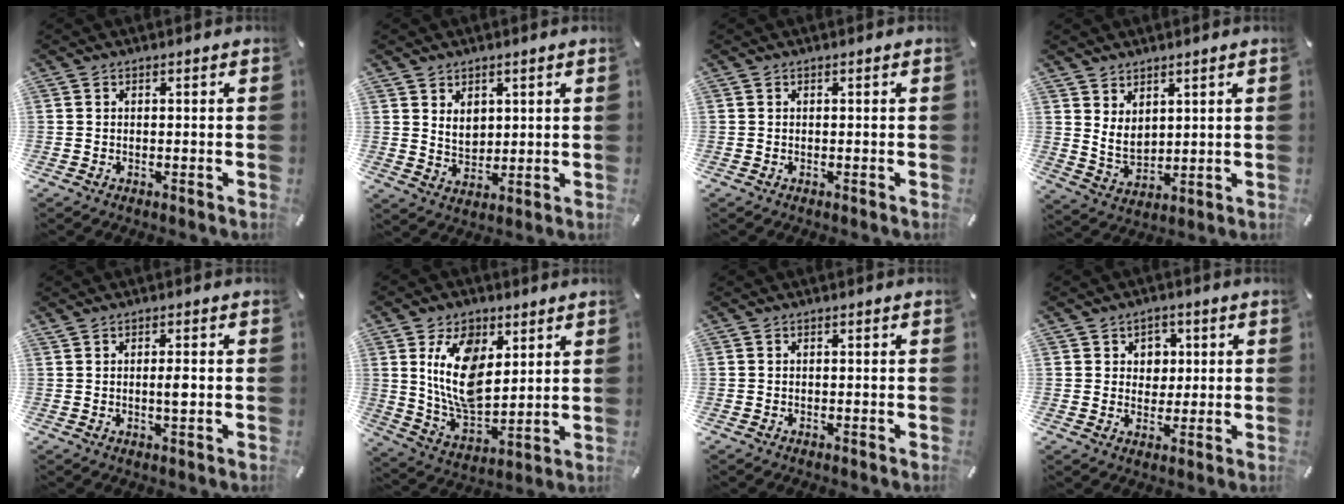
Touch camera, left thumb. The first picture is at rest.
{"total": 5.1, "force": [2.5, 4.0, 1.9], "torque": [-0.027, -0.011, 0.041]}
{"total": 0.0}
{"total": 5.6, "force": [3.7, 3.7, 1.9], "torque": [-0.039, -0.026, 0.066]}
{"total": 2.9, "force": [0.2, 0.6, 2.8], "torque": [-0.052, -0.002, 0.001]}
{"total": 14.7, "force": [5.0, 9.2, 10.3], "torque": [-0.222, -0.014, 0.087]}
{"total": 0.0}
{"total": 5.1, "force": [1.2, 4.7, 1.6], "torque": [-0.020, 0.002, 0.016]}